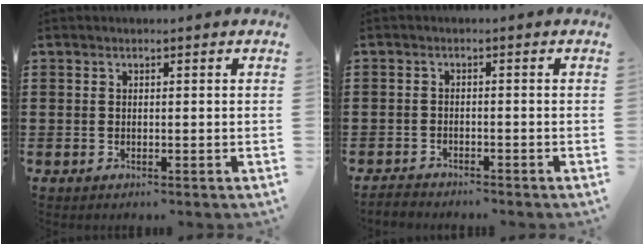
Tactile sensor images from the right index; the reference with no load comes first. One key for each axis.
{"total": 1.6, "fx": -1.6, "fy": 0.1, "fz": 0.0, "tx": -0.006, "ty": 0.000, "tz": -0.035}